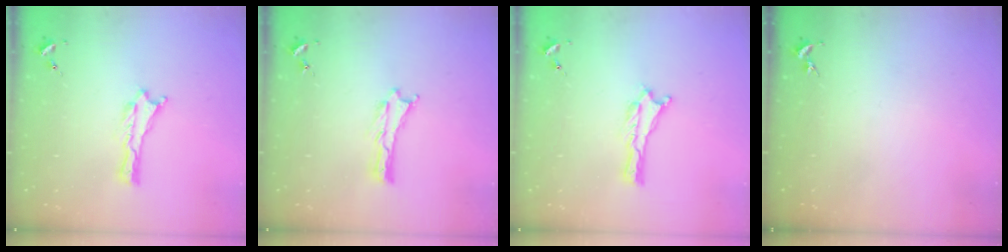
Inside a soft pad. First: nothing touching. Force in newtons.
{"total": 0.0}
{"total": 0.0}
{"total": 0.0}